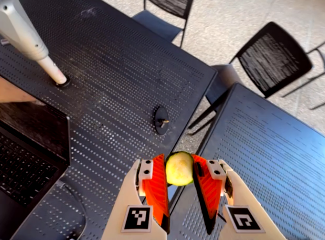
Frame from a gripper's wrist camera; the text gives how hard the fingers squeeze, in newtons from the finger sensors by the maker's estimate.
{"total": 6.0, "left": 5.5, "right": 6.5}